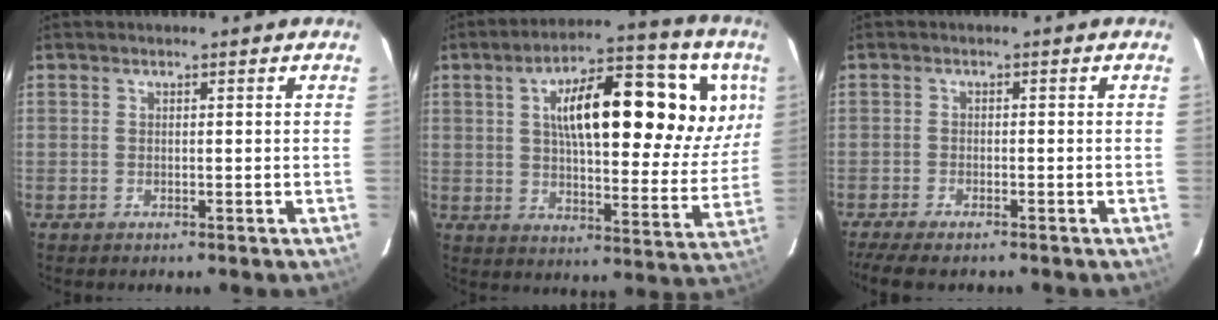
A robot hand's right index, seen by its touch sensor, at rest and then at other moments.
{"total": 24.1, "force": [9.0, 9.4, 20.3], "torque": [-0.305, 0.041, 0.140]}
{"total": 7.2, "force": [-5.9, 1.8, 3.7], "torque": [-0.096, -0.028, -0.105]}